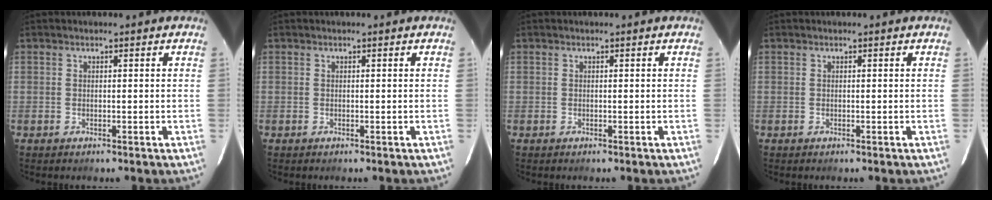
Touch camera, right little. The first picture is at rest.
{"total": 0.0}
{"total": 0.0}
{"total": 0.0}